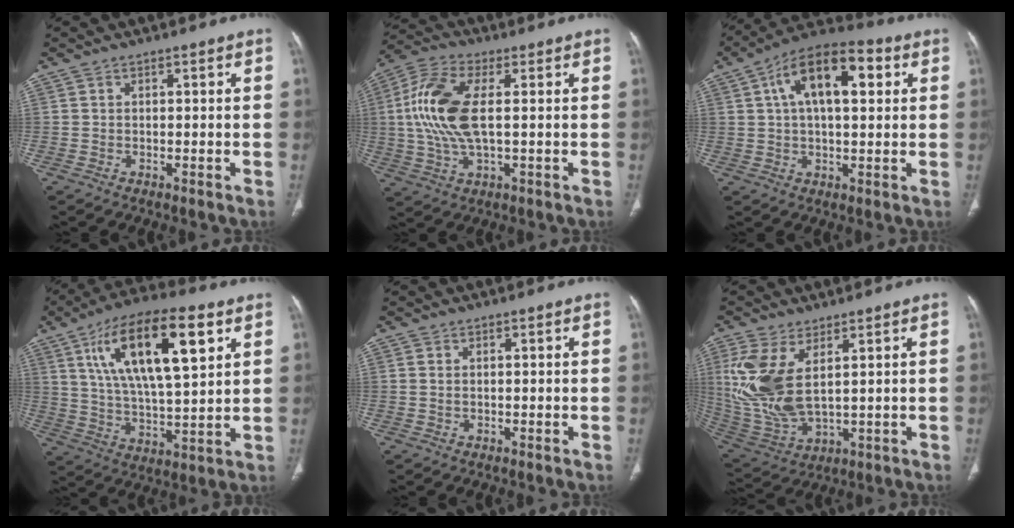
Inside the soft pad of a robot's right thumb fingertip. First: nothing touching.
{"total": 13.5, "force": [1.3, 5.7, 12.2], "torque": [-0.279, 0.011, 0.024]}
{"total": 15.1, "force": [4.5, 7.1, 12.5], "torque": [-0.194, 0.022, 0.067]}
{"total": 21.1, "force": [8.4, 7.5, 17.8], "torque": [-0.295, -0.017, 0.146]}
{"total": 0.6, "force": [0.2, 0.2, 0.5], "torque": [-0.018, 0.004, 0.007]}
{"total": 13.9, "force": [3.7, 6.6, 11.7], "torque": [-0.267, -0.018, 0.095]}